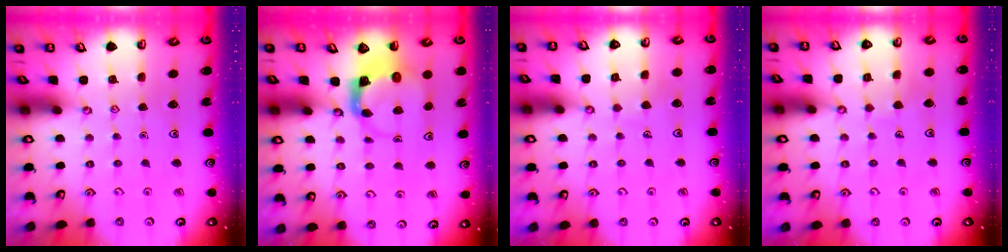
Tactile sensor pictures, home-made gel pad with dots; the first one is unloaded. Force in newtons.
{"total": 3.9, "press": 3.8, "slide": 0.6}
{"total": 3.8, "press": 3.8, "slide": 0.3}
{"total": 3.6, "press": 3.6, "slide": 0.2}